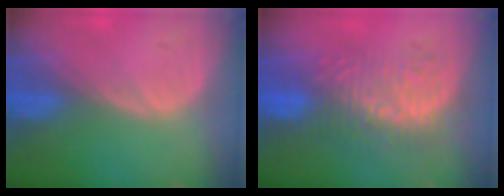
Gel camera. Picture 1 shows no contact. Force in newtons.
{"total": 9.2, "press": 8.5, "slide": 3.6}